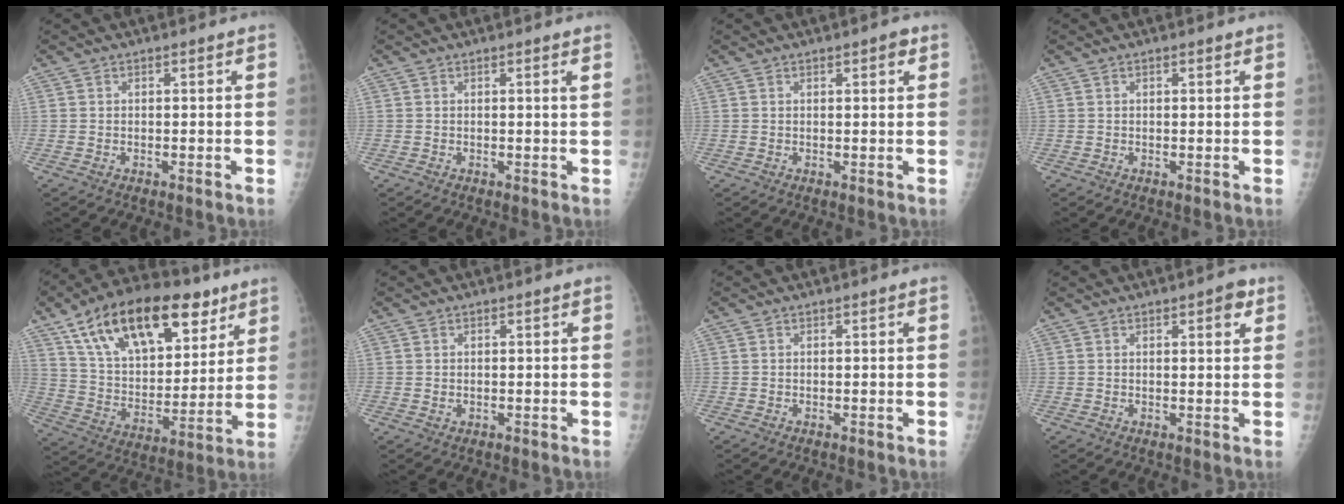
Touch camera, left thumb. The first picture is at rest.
{"total": 0.8, "force": [0.4, -0.2, 0.6], "torque": [-0.017, -0.003, 0.006]}
{"total": 2.0, "force": [1.0, 0.7, 1.6], "torque": [-0.016, -0.001, 0.011]}
{"total": 0.8, "force": [0.4, 0.3, 0.6], "torque": [-0.010, 0.000, 0.004]}
{"total": 26.9, "force": [14.8, 13.7, 17.7], "torque": [-0.265, -0.019, 0.252]}
{"total": 0.8, "force": [0.1, 0.5, 0.5], "torque": [-0.010, -0.003, 0.005]}
{"total": 0.0}
{"total": 3.2, "force": [1.6, 1.1, 2.6], "torque": [-0.024, -0.004, 0.017]}